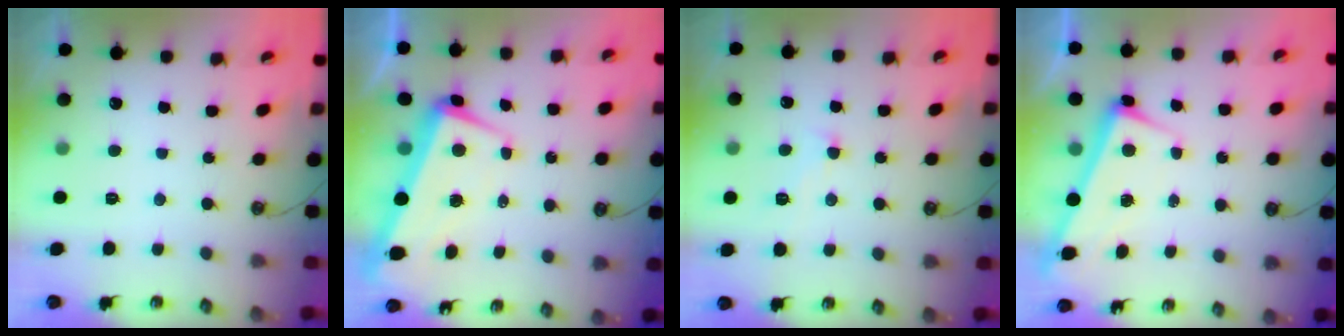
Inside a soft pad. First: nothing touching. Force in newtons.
{"total": 2.1, "press": 0.4, "slide": 2.1}
{"total": 1.6, "press": 1.4, "slide": 0.7}
{"total": 2.9, "press": 2.8, "slide": 0.5}